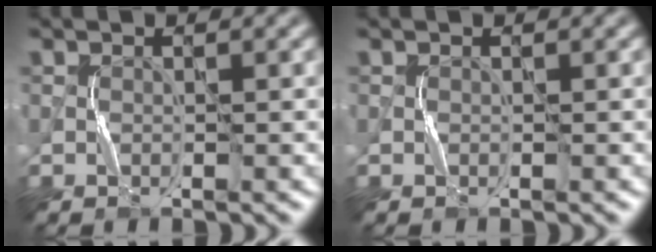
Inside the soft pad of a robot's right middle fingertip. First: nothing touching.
{"total": 0.0}